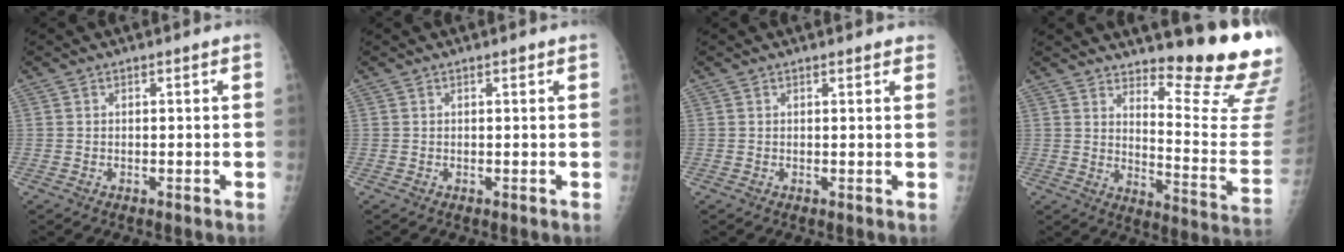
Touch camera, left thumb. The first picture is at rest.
{"total": 0.5, "force": [0.4, 0.2, 0.3], "torque": [-0.007, -0.003, 0.005]}
{"total": 2.7, "force": [2.4, 0.8, 0.9], "torque": [0.004, -0.005, 0.019]}
{"total": 18.6, "force": [15.3, 2.3, 10.2], "torque": [-0.111, -0.174, 0.204]}